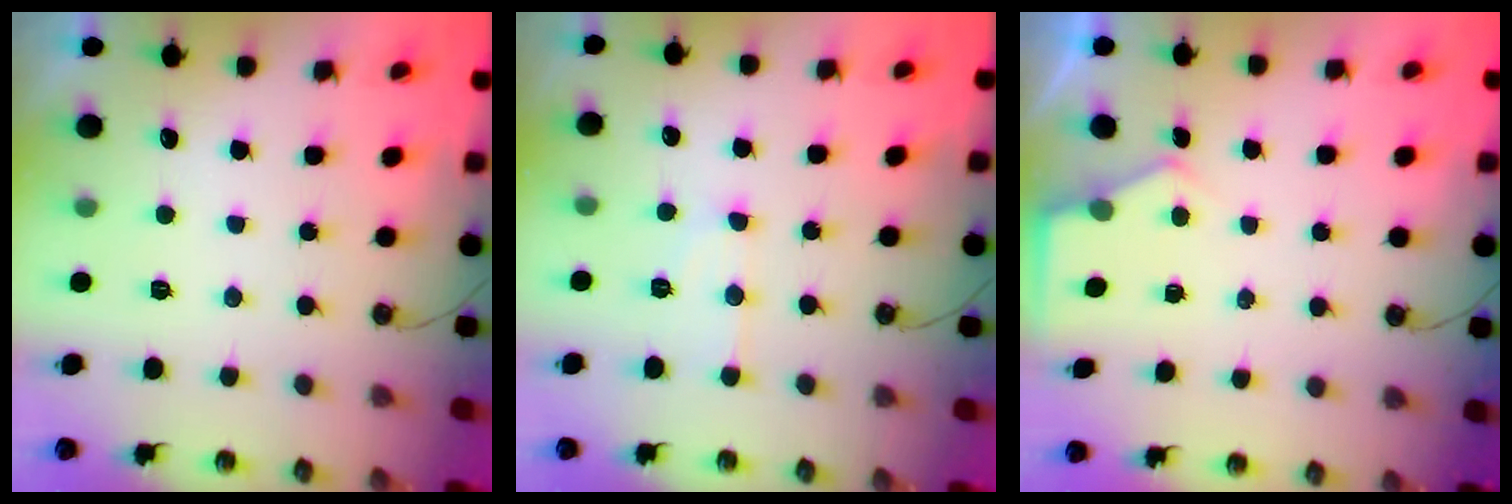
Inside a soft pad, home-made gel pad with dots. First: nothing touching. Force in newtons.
{"total": 7.5, "press": 7.5, "slide": 0.6}
{"total": 4.0, "press": 4.0, "slide": 0.4}